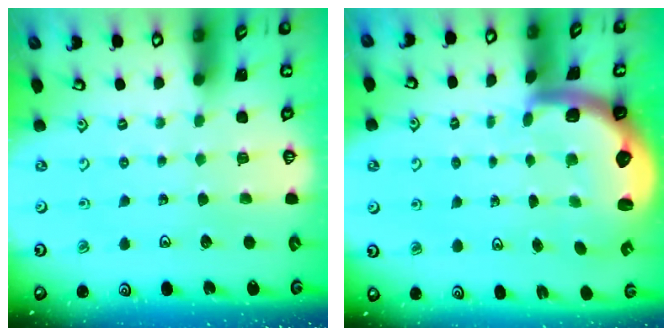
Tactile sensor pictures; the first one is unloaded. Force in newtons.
{"total": 2.9, "press": 2.6, "slide": 1.4}